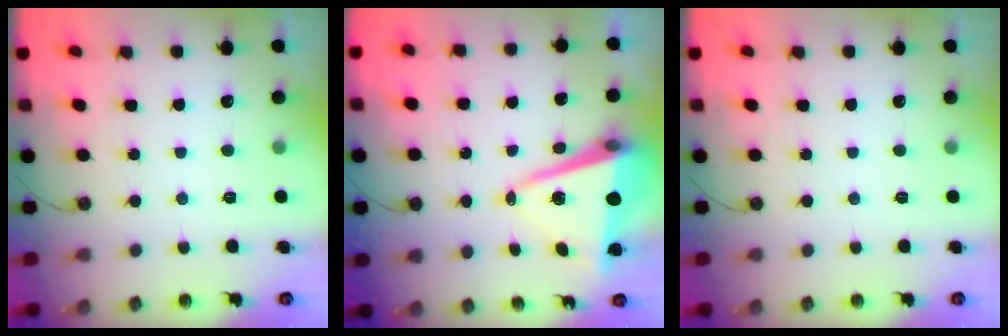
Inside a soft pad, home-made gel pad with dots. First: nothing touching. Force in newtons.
{"total": 10.3, "press": 9.8, "slide": 3.1}
{"total": 0.0}